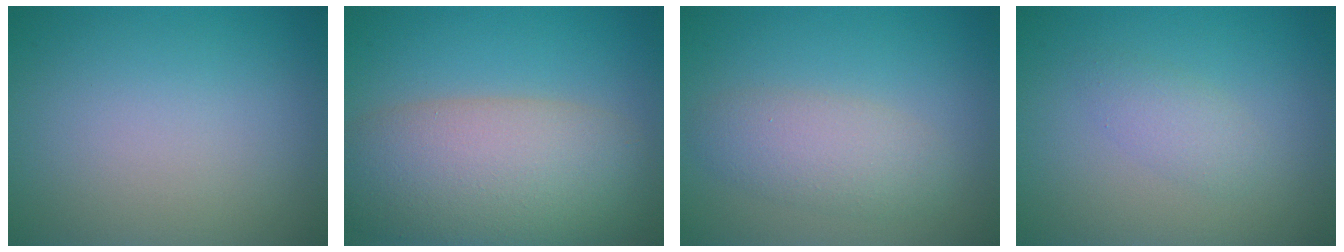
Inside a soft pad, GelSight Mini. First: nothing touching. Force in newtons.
{"total": 9.6, "press": 9.6, "slide": 0.7}
{"total": 3.5, "press": 3.5, "slide": 0.1}
{"total": 1.7, "press": 1.7, "slide": 0.1}